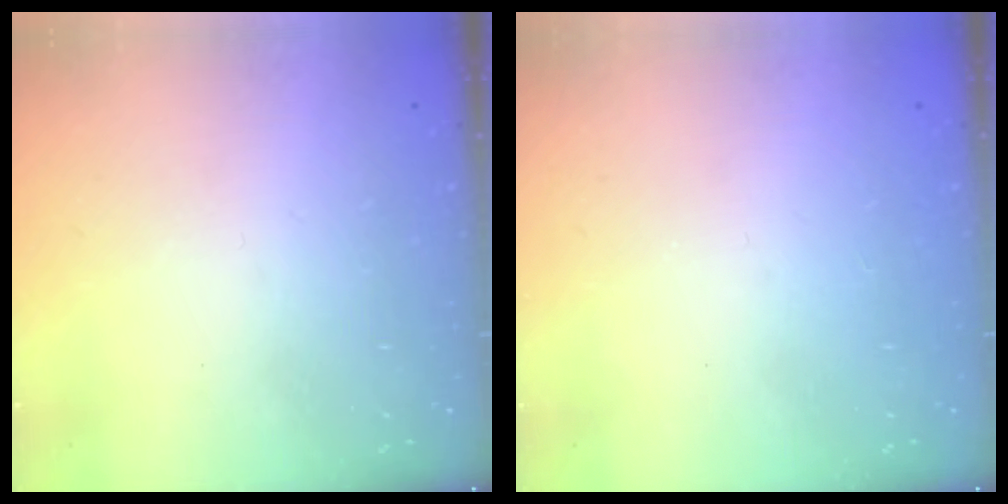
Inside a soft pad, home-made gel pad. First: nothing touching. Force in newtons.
{"total": 0.9, "press": 0.9, "slide": 0.1}